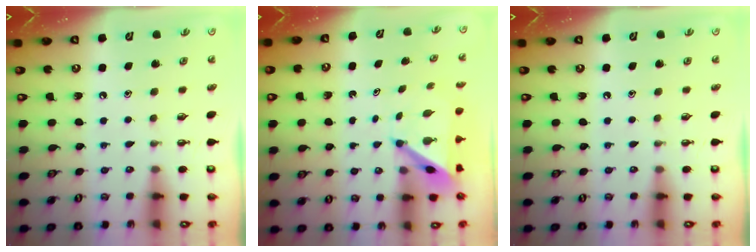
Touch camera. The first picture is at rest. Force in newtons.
{"total": 4.7, "press": 4.7, "slide": 0.5}
{"total": 0.0}